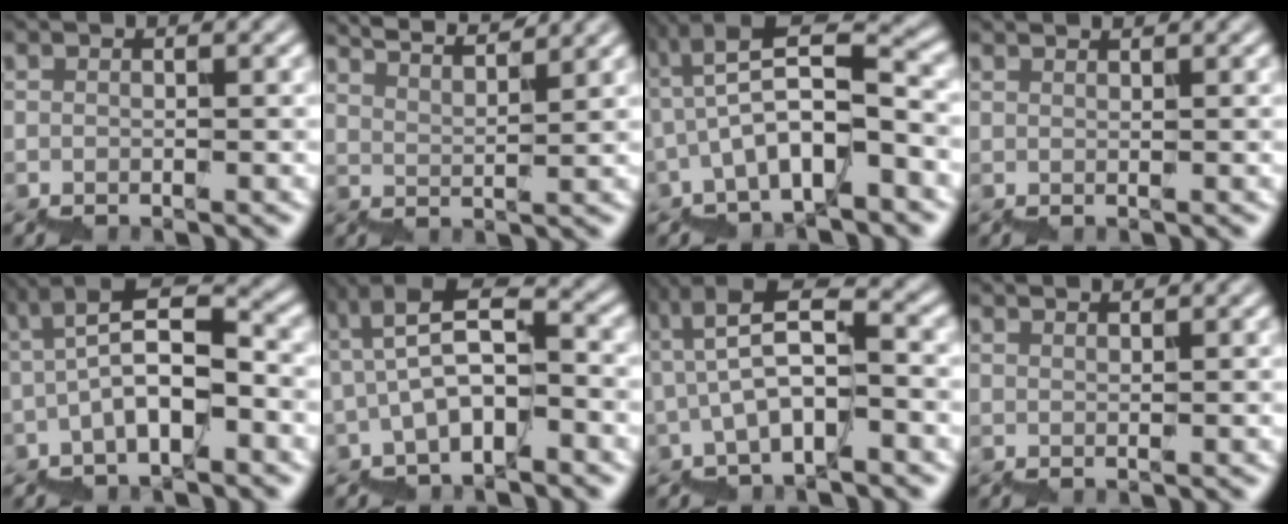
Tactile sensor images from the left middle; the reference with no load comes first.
{"total": 7.0, "force": [6.3, 1.4, 2.5], "torque": [-0.038, 0.040, 0.084]}
{"total": 6.7, "force": [-1.3, 2.0, 6.3], "torque": [-0.108, 0.029, -0.023]}
{"total": 0.6, "force": [0.5, 0.1, 0.3], "torque": [0.004, -0.001, 0.012]}
{"total": 5.3, "force": [-1.4, 1.6, 4.8], "torque": [-0.087, 0.028, -0.026]}
{"total": 4.7, "force": [-1.4, 1.5, 4.3], "torque": [-0.075, 0.026, -0.025]}
{"total": 5.1, "force": [-0.8, 1.2, 4.9], "torque": [-0.085, 0.028, -0.013]}
{"total": 1.3, "force": [1.1, 0.3, 0.6], "torque": [0.012, -0.003, 0.022]}